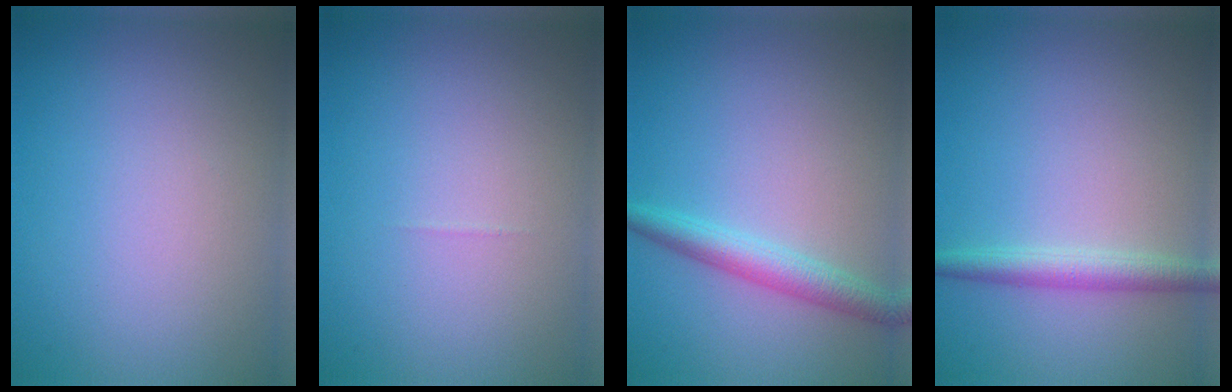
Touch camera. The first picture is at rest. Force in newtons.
{"total": 0.0}
{"total": 2.9, "press": 2.9, "slide": 0.0}
{"total": 2.4, "press": 2.4, "slide": 0.0}